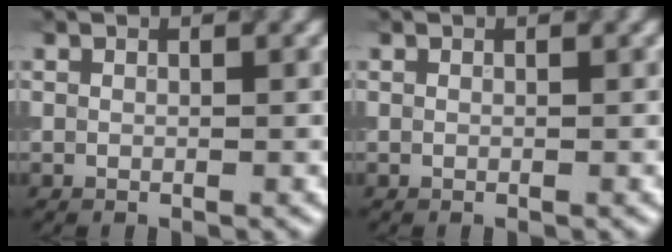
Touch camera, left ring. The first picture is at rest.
{"total": 0.0}